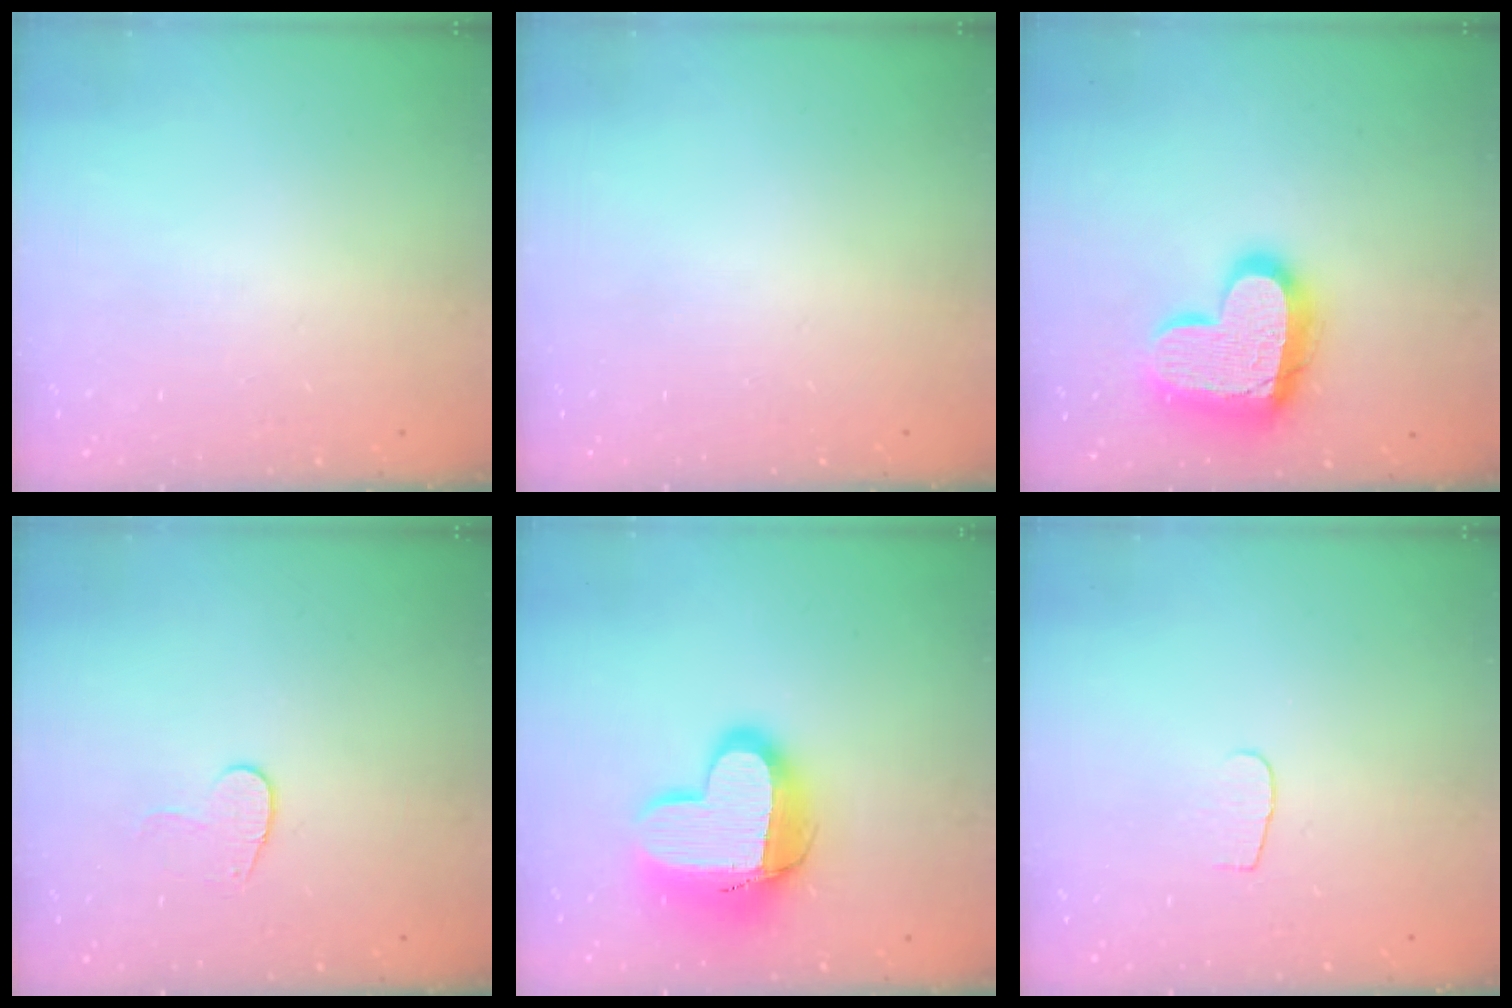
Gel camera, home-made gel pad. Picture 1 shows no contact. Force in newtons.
{"total": 0.0}
{"total": 18.4, "press": 18.3, "slide": 1.7}
{"total": 7.7, "press": 7.6, "slide": 0.5}
{"total": 16.3, "press": 16.2, "slide": 1.4}
{"total": 3.2, "press": 3.2, "slide": 0.3}